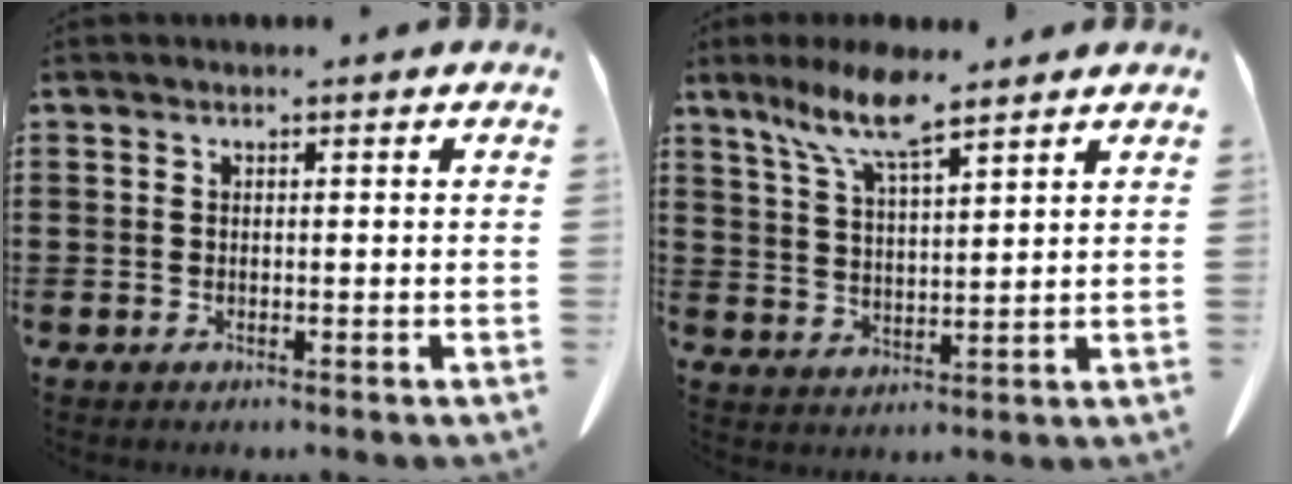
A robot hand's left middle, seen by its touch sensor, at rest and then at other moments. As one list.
[{"total": 9.2, "force": [6.7, 1.8, 6.1], "torque": [-0.135, -0.010, 0.120]}]